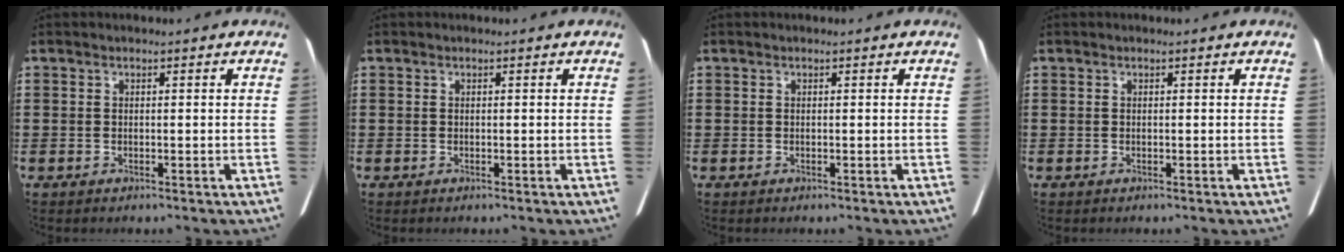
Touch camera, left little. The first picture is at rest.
{"total": 0.0}
{"total": 0.0}
{"total": 0.0}